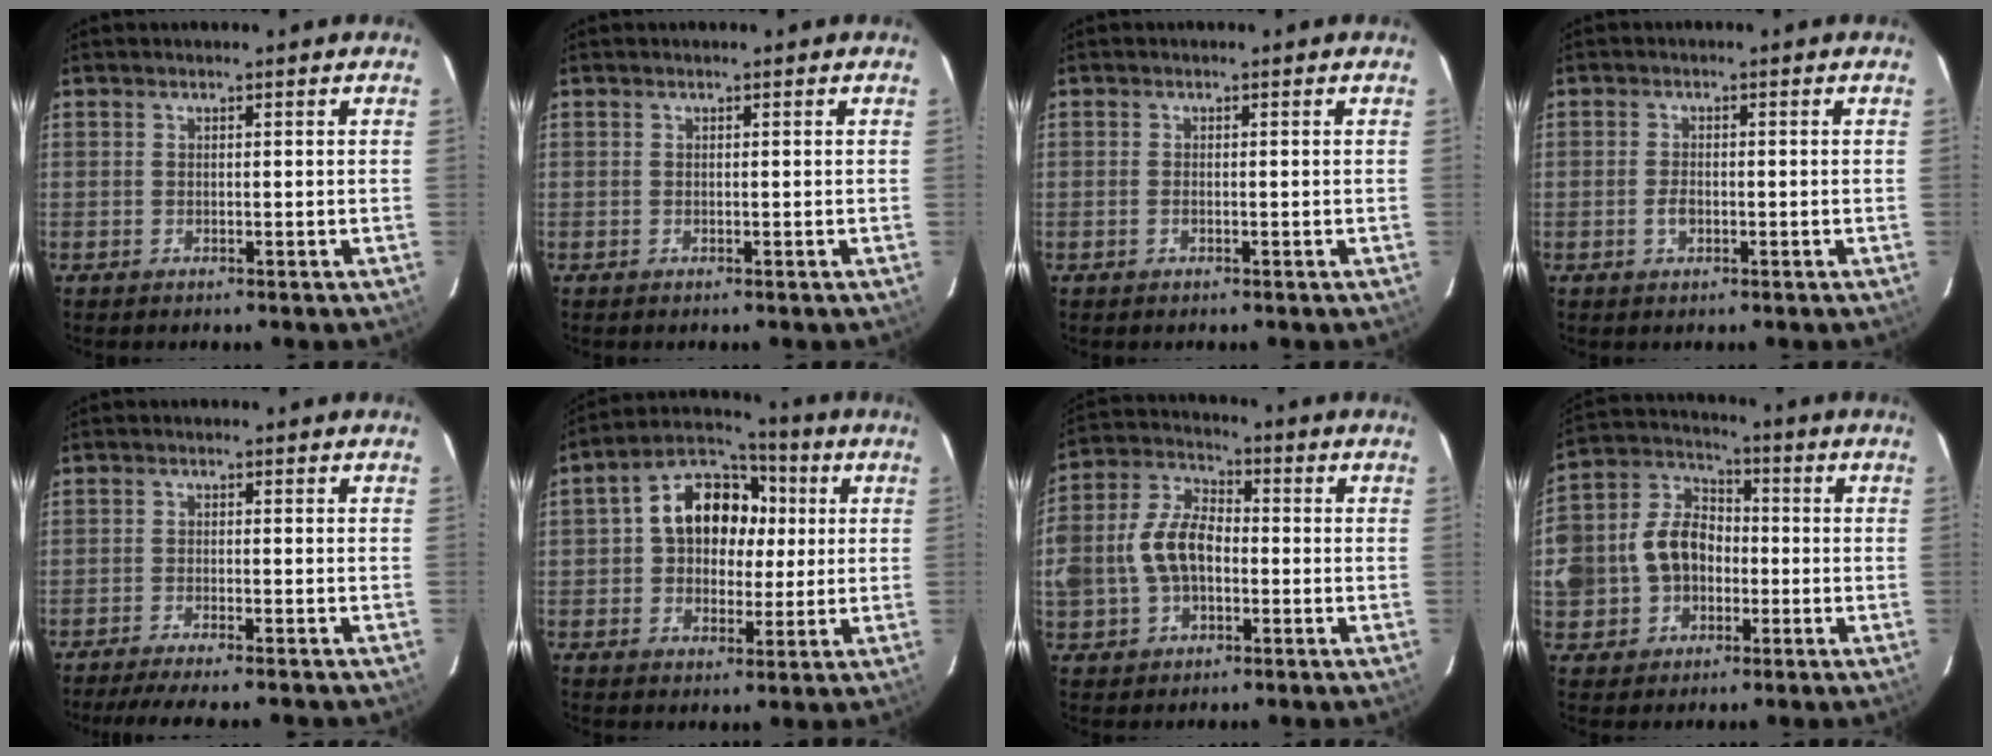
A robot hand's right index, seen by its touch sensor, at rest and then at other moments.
{"total": 0.0}
{"total": 0.7, "force": [-0.3, 0.3, 0.5], "torque": [-0.011, 0.001, -0.006]}
{"total": 2.1, "force": [-0.7, 1.3, 1.5], "torque": [-0.030, 0.002, -0.012]}
{"total": 8.0, "force": [-7.0, 0.3, 3.9], "torque": [-0.082, -0.019, -0.112]}
{"total": 12.5, "force": [2.1, 9.8, 7.5], "torque": [-0.150, 0.044, 0.033]}
{"total": 13.2, "force": [-1.6, 9.0, 9.6], "torque": [-0.218, 0.025, -0.029]}
{"total": 14.9, "force": [-1.7, 12.9, 7.2], "torque": [-0.193, 0.049, -0.020]}